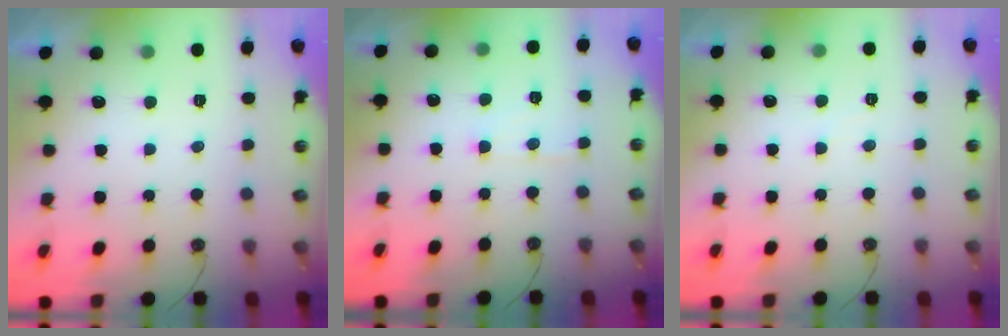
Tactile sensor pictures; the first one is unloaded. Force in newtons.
{"total": 5.9, "press": 5.9, "slide": 0.7}
{"total": 3.8, "press": 3.7, "slide": 0.6}